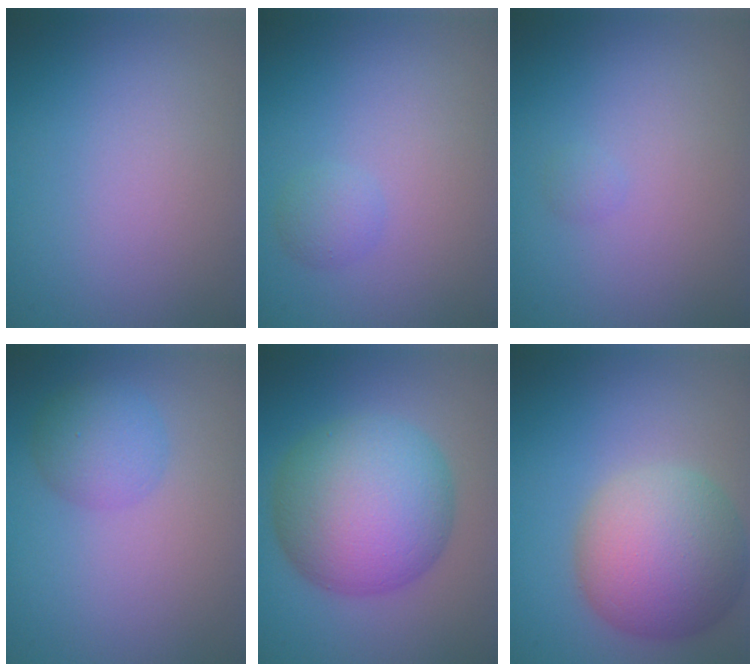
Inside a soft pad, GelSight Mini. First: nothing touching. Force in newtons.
{"total": 1.3, "press": 1.3, "slide": 0.1}
{"total": 0.5, "press": 0.5, "slide": 0.0}
{"total": 2.8, "press": 2.8, "slide": 0.1}
{"total": 10.5, "press": 10.5, "slide": 0.2}
{"total": 8.8, "press": 8.8, "slide": 0.5}